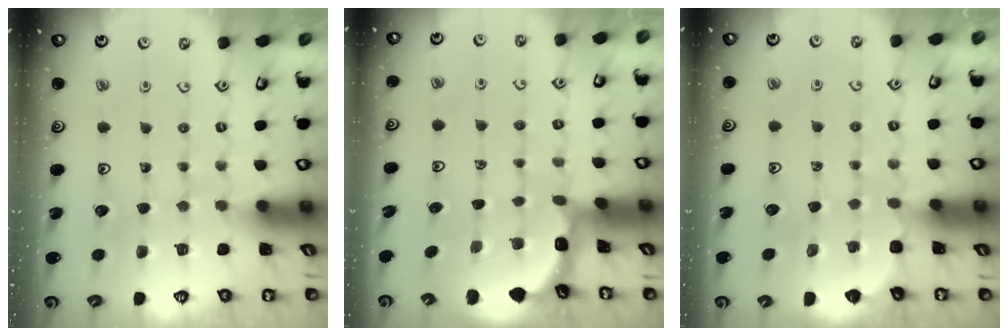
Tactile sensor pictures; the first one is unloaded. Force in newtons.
{"total": 2.1, "press": 2.1, "slide": 0.2}
{"total": 2.1, "press": 2.1, "slide": 0.2}